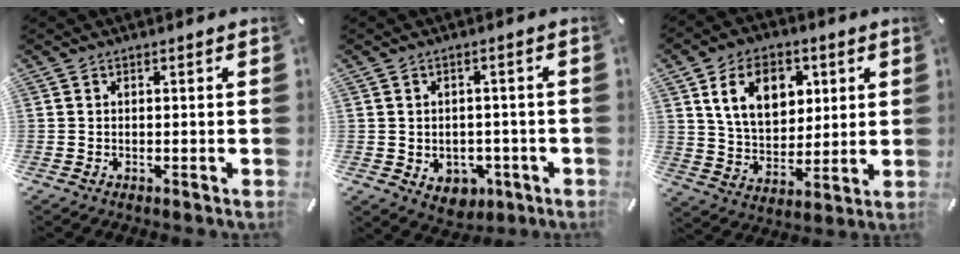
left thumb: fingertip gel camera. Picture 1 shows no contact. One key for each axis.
{"total": 4.8, "fx": -1.2, "fy": 4.2, "fz": 2.0, "tx": -0.022, "ty": 0.007, "tz": -0.020}
{"total": 13.2, "fx": 5.1, "fy": 9.7, "fz": 7.3, "tx": -0.123, "ty": -0.001, "tz": 0.094}